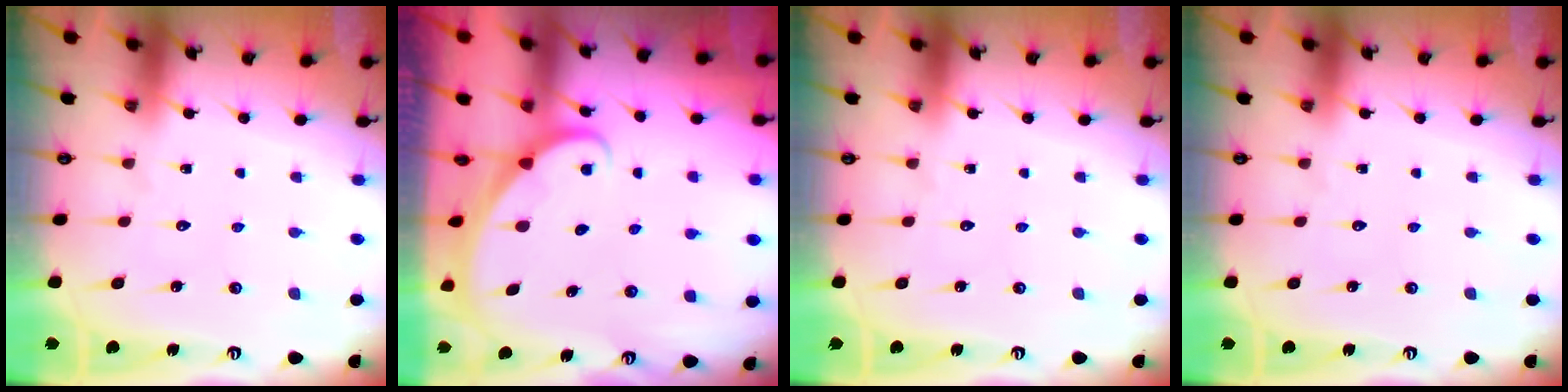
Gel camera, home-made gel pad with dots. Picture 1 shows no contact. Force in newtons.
{"total": 1.7, "press": 1.7, "slide": 0.1}
{"total": 0.0}
{"total": 0.0}